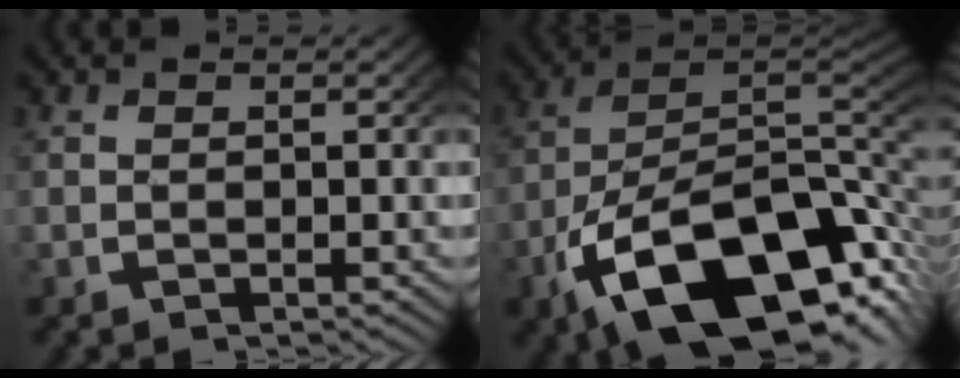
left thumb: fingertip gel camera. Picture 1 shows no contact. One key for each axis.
{"total": 20.6, "fx": -6.0, "fy": 12.6, "fz": 15.0, "tx": -0.251, "ty": -0.059, "tz": -0.073}